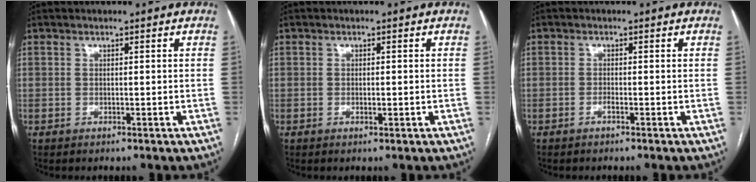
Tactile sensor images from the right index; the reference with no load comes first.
{"total": 1.1, "force": [-0.2, 0.2, 1.0], "torque": [-0.019, -0.001, -0.004]}
{"total": 0.7, "force": [-0.5, 0.1, 0.5], "torque": [-0.008, 0.002, -0.009]}